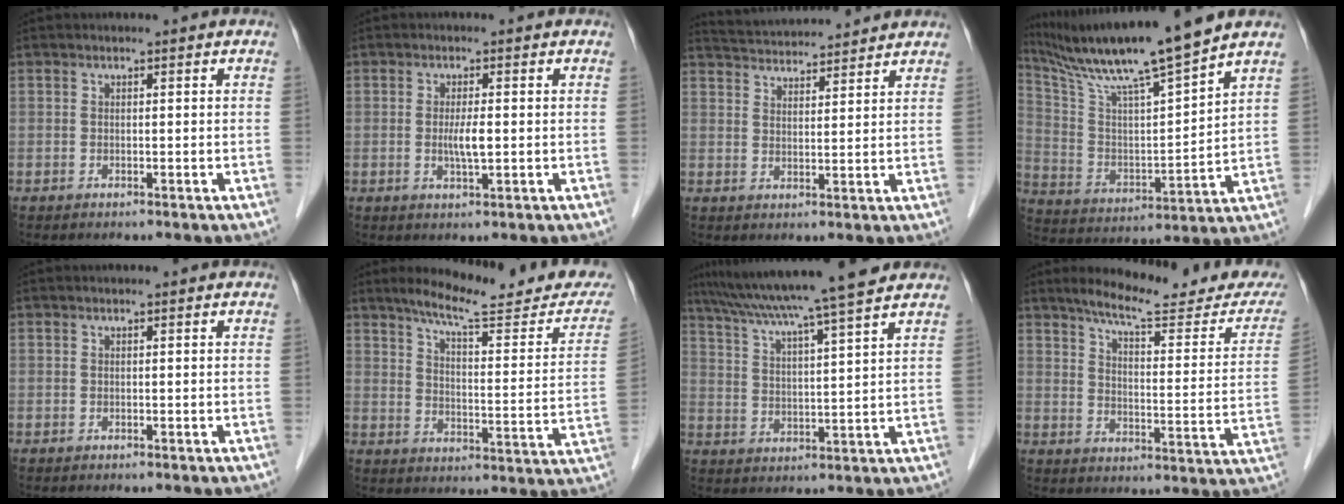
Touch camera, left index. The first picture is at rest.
{"total": 2.8, "force": [-0.1, 0.3, 2.8], "torque": [-0.057, -0.005, 0.000]}
{"total": 10.6, "force": [10.3, 0.9, 2.5], "torque": [-0.052, 0.027, 0.154]}
{"total": 16.9, "force": [14.2, -1.0, 9.1], "torque": [-0.168, 0.007, 0.253]}
{"total": 0.0}
{"total": 18.7, "force": [16.2, 2.5, 9.0], "torque": [-0.117, -0.035, 0.205]}
{"total": 15.6, "force": [13.1, -0.8, 8.4], "torque": [-0.148, 0.022, 0.195]}
{"total": 18.6, "force": [16.6, 2.6, 8.1], "torque": [-0.103, -0.045, 0.204]}